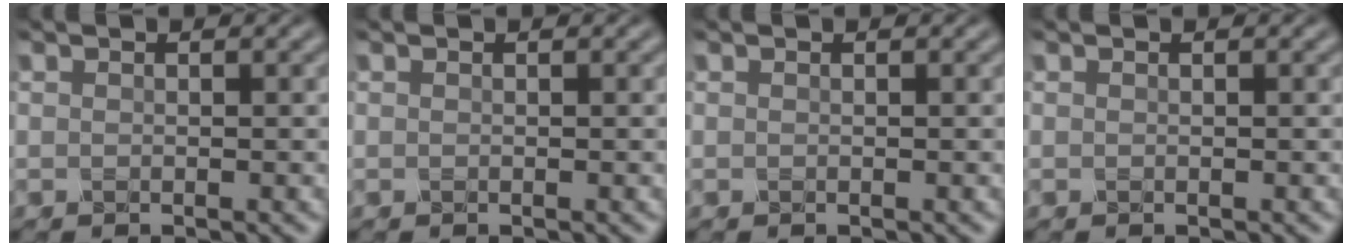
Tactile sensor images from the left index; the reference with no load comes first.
{"total": 0.0}
{"total": 0.0}
{"total": 0.0}